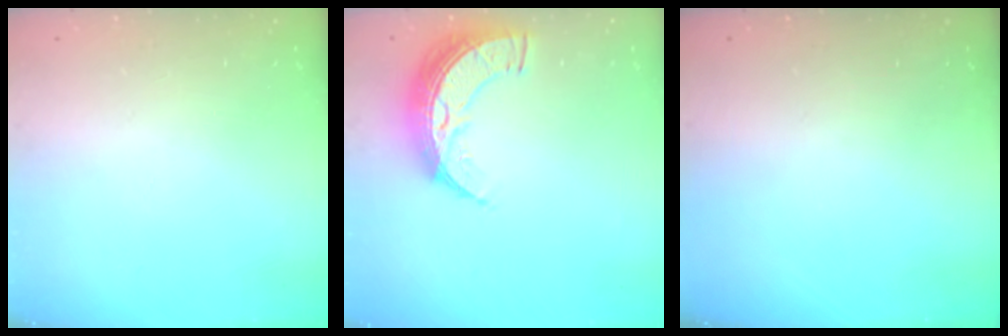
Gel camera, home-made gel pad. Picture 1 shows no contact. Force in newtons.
{"total": 11.9, "press": 11.8, "slide": 1.0}
{"total": 0.0}